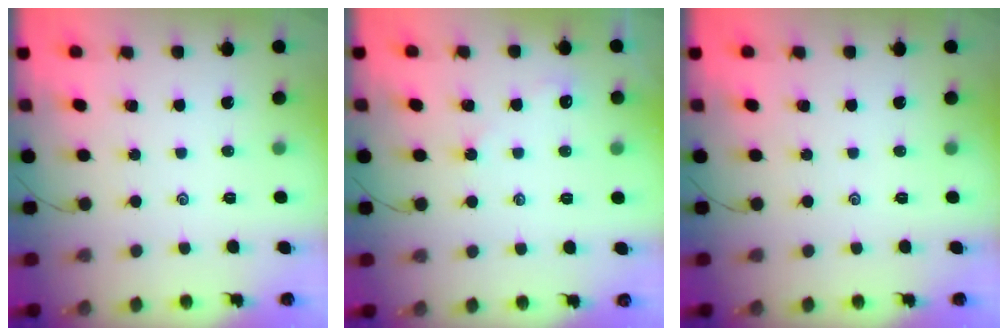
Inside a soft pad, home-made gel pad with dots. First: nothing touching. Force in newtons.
{"total": 1.9, "press": 1.8, "slide": 0.4}
{"total": 0.0}